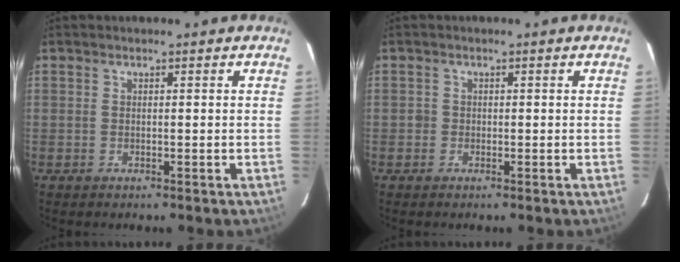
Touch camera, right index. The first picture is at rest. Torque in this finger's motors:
{"motor_torque": [0.08, 0.02, 0.09, 0.01]}